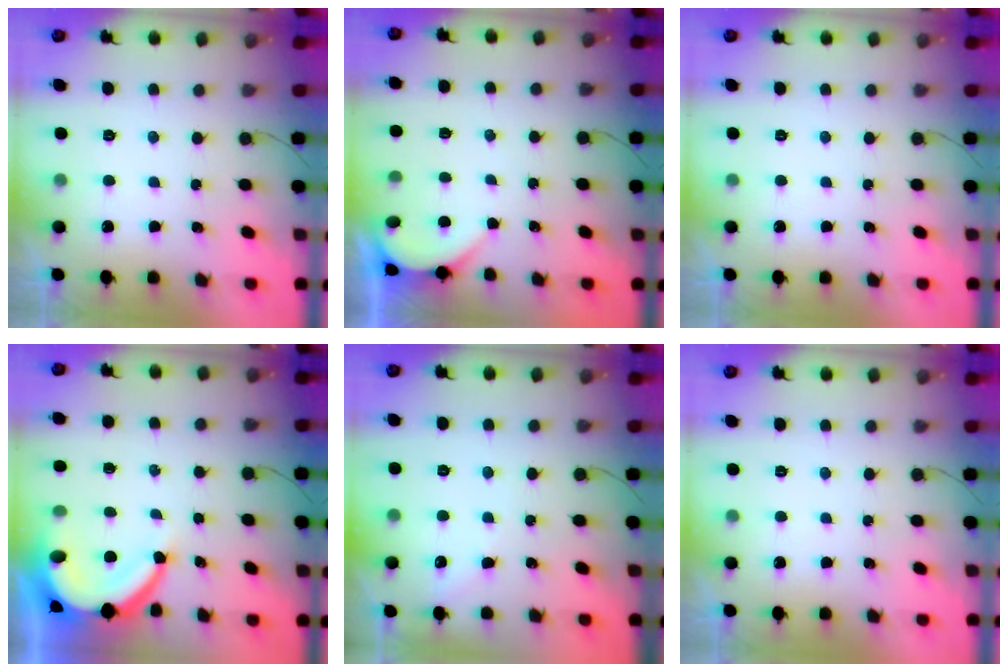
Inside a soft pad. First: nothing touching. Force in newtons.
{"total": 1.3, "press": 1.3, "slide": 0.1}
{"total": 0.0}
{"total": 9.9, "press": 9.8, "slide": 1.1}
{"total": 3.0, "press": 3.0, "slide": 0.4}
{"total": 0.0}